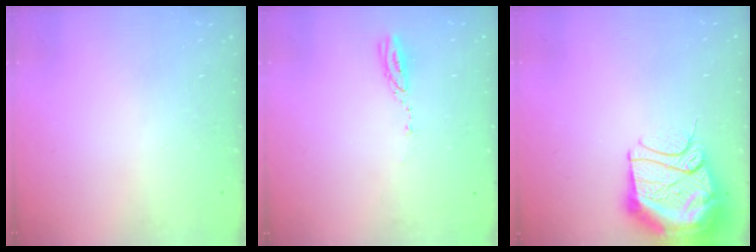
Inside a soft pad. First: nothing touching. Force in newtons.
{"total": 3.5, "press": 3.5, "slide": 0.3}
{"total": 17.9, "press": 16.5, "slide": 6.9}